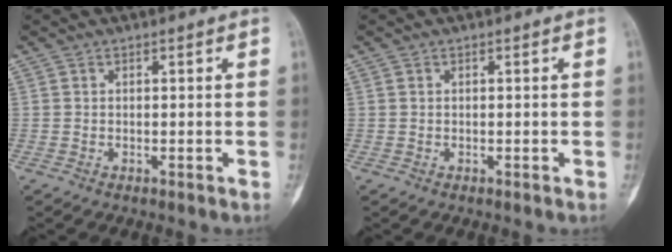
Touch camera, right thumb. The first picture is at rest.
{"total": 0.0}